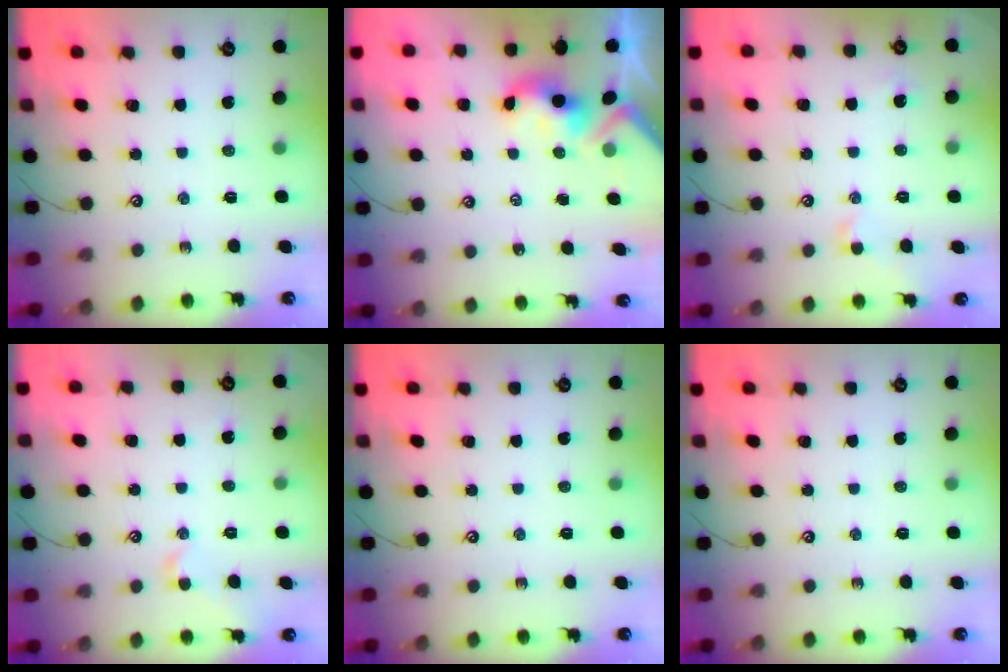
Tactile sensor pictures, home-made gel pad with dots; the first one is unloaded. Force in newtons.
{"total": 3.1, "press": 3.0, "slide": 0.4}
{"total": 1.6, "press": 1.5, "slide": 0.7}
{"total": 0.9, "press": 0.8, "slide": 0.4}
{"total": 0.0}
{"total": 0.0}